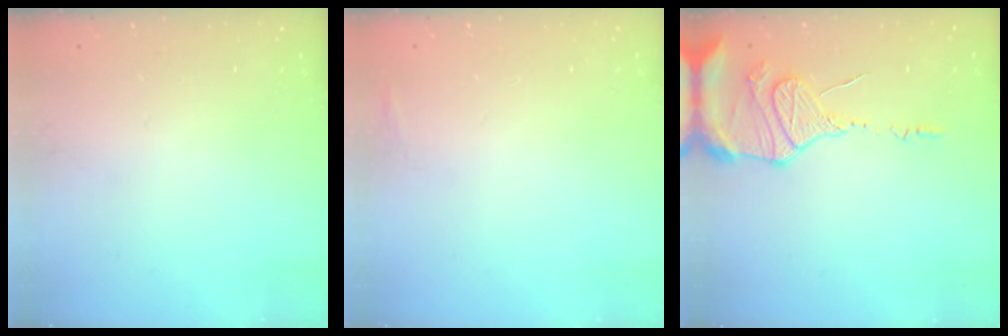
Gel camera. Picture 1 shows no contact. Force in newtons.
{"total": 9.7, "press": 4.2, "slide": 8.8}
{"total": 13.5, "press": 13.4, "slide": 1.7}